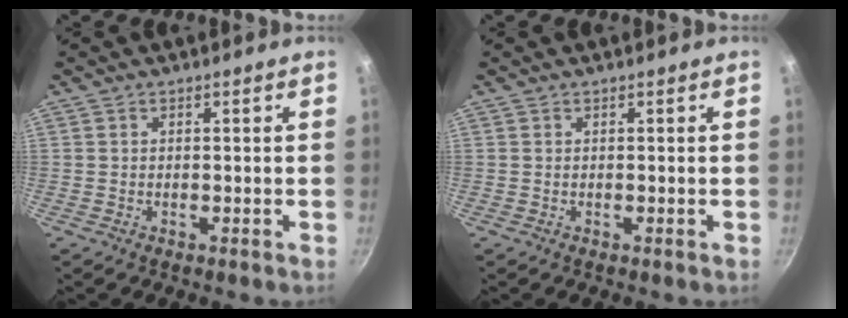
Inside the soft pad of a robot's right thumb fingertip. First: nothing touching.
{"total": 0.0}